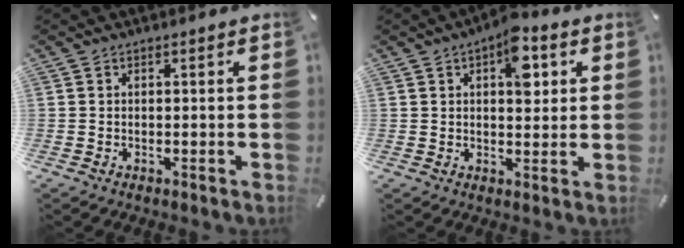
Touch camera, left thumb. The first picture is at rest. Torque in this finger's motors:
{"motor_torque": [1.48, 2.16, 1.16, -1.27, 0.45]}